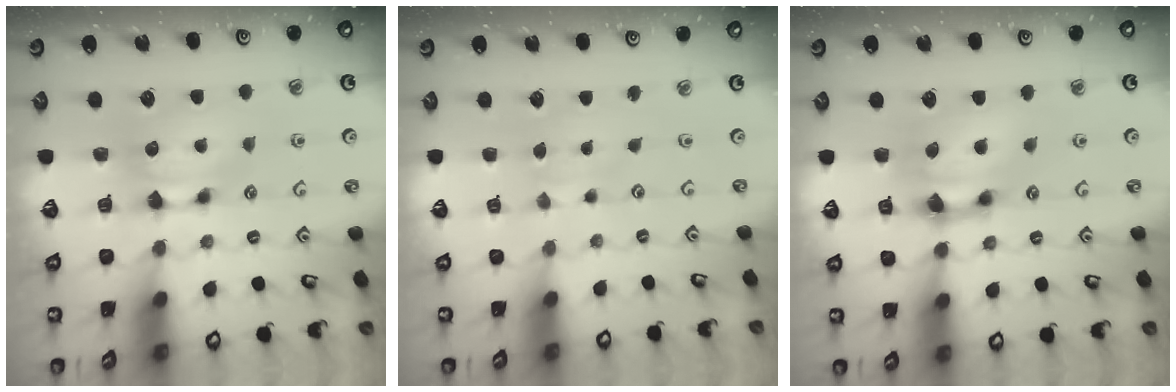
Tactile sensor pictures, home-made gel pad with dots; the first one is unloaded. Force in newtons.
{"total": 2.3, "press": 2.3, "slide": 0.1}
{"total": 3.2, "press": 2.6, "slide": 1.8}